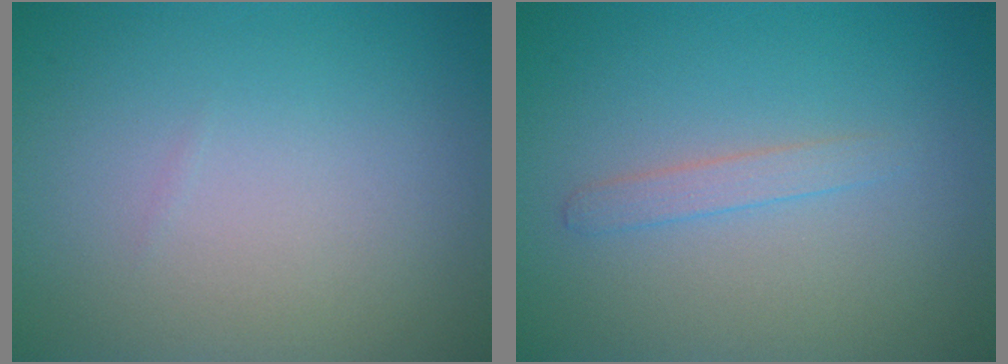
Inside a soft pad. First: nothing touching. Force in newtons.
{"total": 1.2, "press": 1.2, "slide": 0.1}